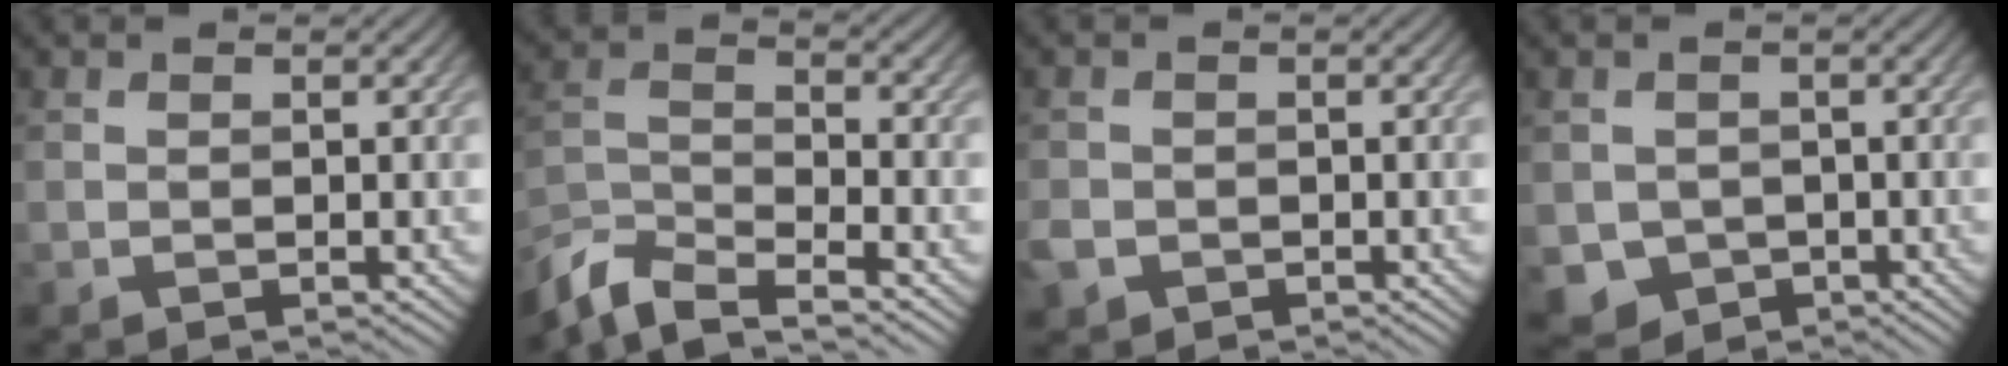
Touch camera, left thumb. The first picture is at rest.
{"total": 8.2, "force": [-6.9, 2.1, 4.0], "torque": [-0.094, -0.011, -0.143]}
{"total": 2.5, "force": [-1.2, 2.0, 0.9], "torque": [-0.028, -0.010, -0.028]}
{"total": 3.6, "force": [-1.0, 3.3, 1.0], "torque": [-0.034, -0.020, -0.021]}